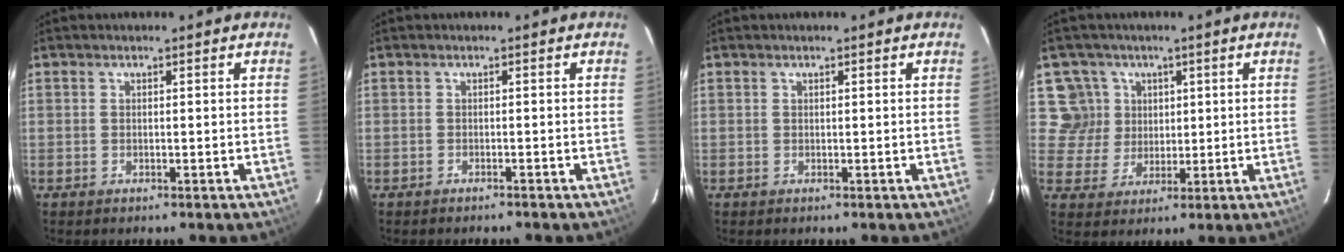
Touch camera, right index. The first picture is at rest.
{"total": 1.0, "force": [-0.9, 0.0, 0.1], "torque": [-0.007, 0.000, -0.015]}
{"total": 0.0}
{"total": 6.7, "force": [2.4, 6.2, 0.1], "torque": [-0.002, 0.009, 0.042]}